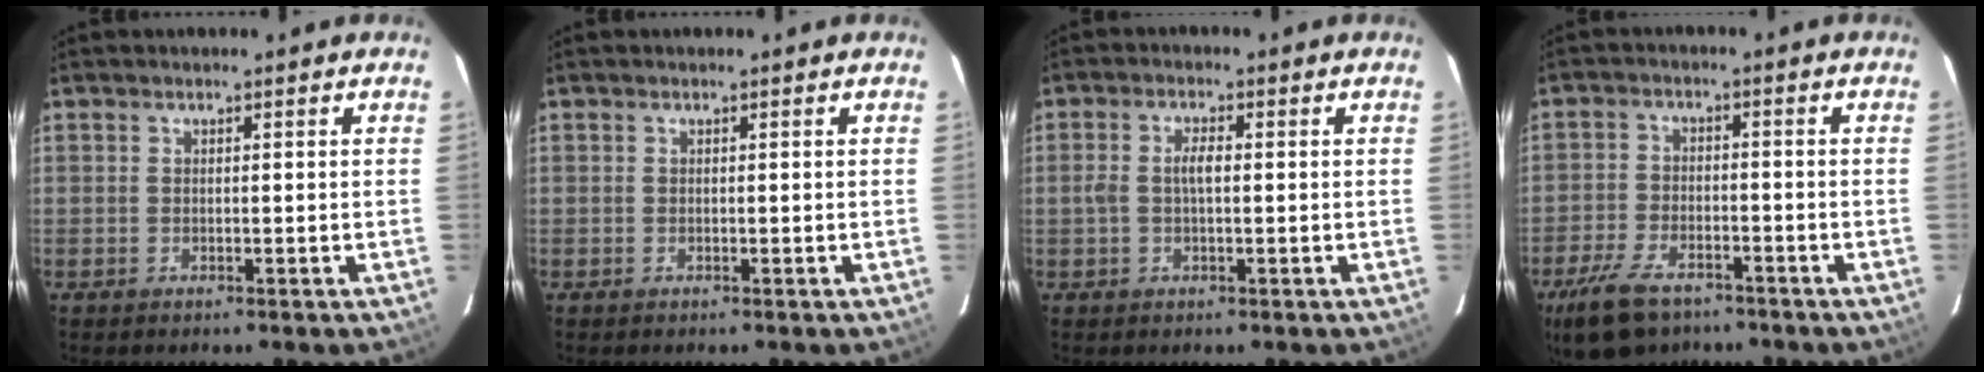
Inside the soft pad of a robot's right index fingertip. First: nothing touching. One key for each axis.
{"total": 0.0}
{"total": 3.3, "fx": -0.1, "fy": 1.2, "fz": 3.0, "tx": -0.060, "ty": 0.006, "tz": -0.001}
{"total": 10.7, "fx": -7.6, "fy": 5.2, "fz": 5.5, "tx": -0.142, "ty": -0.009, "tz": -0.138}